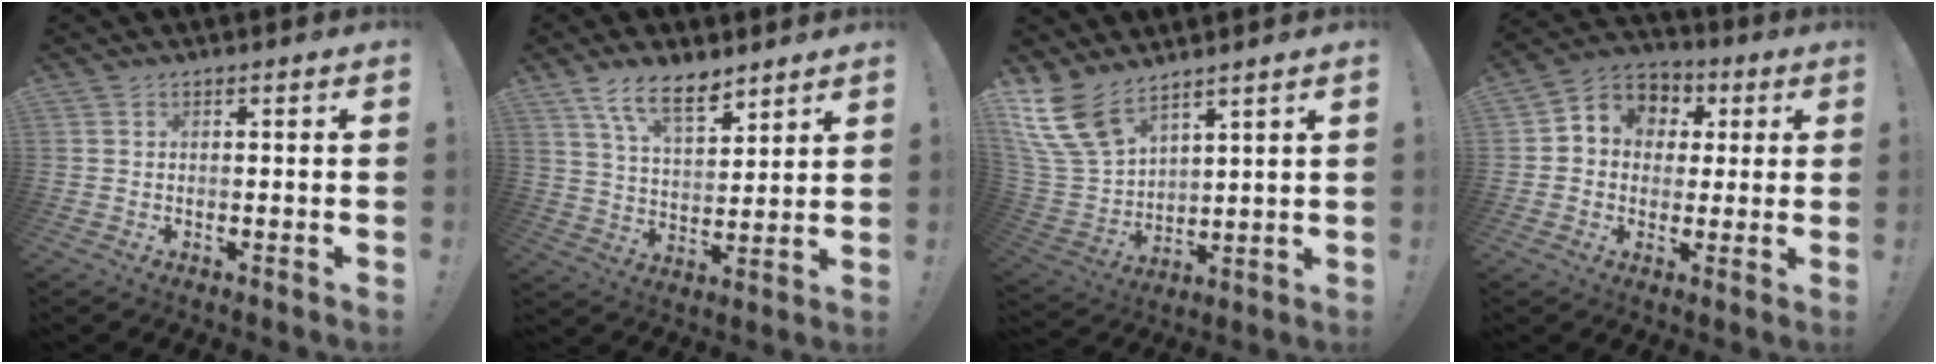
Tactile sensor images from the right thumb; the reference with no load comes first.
{"total": 12.0, "force": [8.6, 4.8, 6.8], "torque": [-0.117, -0.047, 0.156]}
{"total": 14.2, "force": [10.5, 7.1, 6.5], "torque": [-0.155, -0.062, 0.204]}
{"total": 7.8, "force": [0.7, 7.3, 2.6], "torque": [-0.039, -0.001, 0.019]}